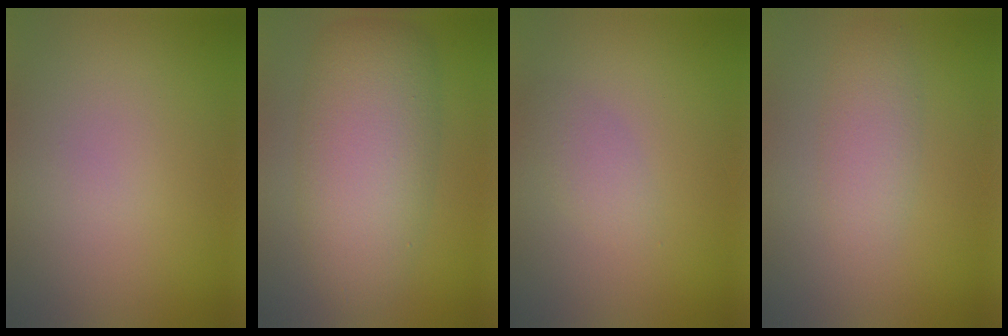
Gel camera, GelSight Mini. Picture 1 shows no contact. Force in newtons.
{"total": 7.9, "press": 7.9, "slide": 0.0}
{"total": 1.6, "press": 1.6, "slide": 0.0}
{"total": 2.5, "press": 2.5, "slide": 0.0}